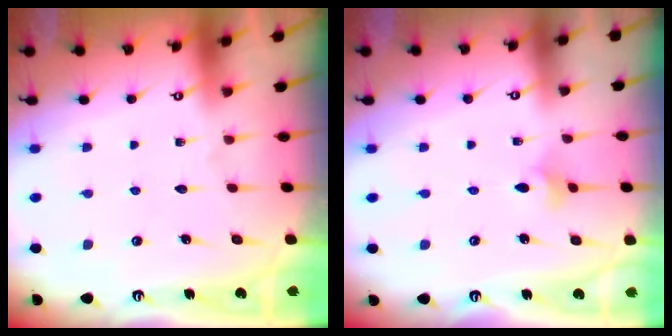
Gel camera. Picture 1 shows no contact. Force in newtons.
{"total": 3.2, "press": 3.1, "slide": 0.6}